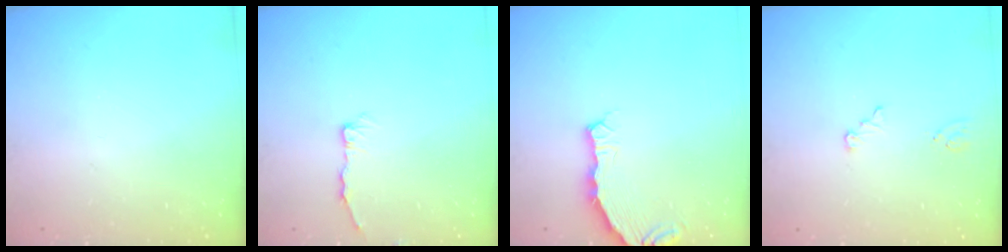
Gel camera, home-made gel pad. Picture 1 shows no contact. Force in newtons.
{"total": 5.0, "press": 5.0, "slide": 0.5}
{"total": 6.6, "press": 5.5, "slide": 3.7}
{"total": 2.1, "press": 2.0, "slide": 0.2}